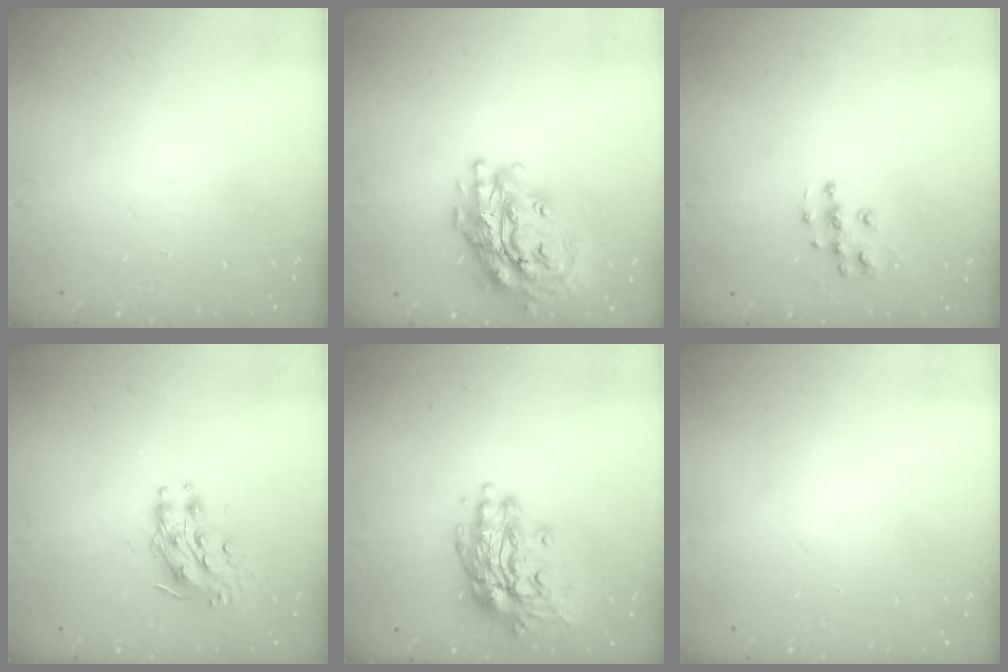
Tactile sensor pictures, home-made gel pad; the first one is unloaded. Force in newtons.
{"total": 21.0, "press": 20.9, "slide": 2.7}
{"total": 7.9, "press": 7.9, "slide": 0.4}
{"total": 9.0, "press": 9.0, "slide": 0.4}
{"total": 15.6, "press": 15.3, "slide": 3.5}
{"total": 0.0}